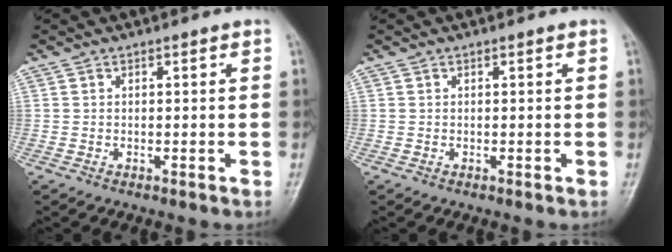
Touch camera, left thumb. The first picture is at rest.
{"total": 0.0}